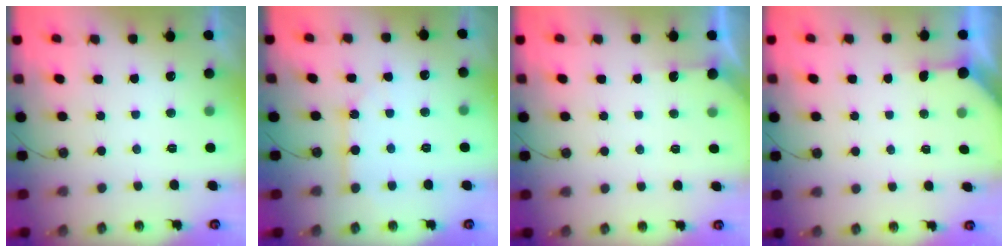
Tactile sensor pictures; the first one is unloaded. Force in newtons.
{"total": 5.8, "press": 5.8, "slide": 0.5}
{"total": 3.2, "press": 3.2, "slide": 0.3}
{"total": 2.9, "press": 2.8, "slide": 0.3}